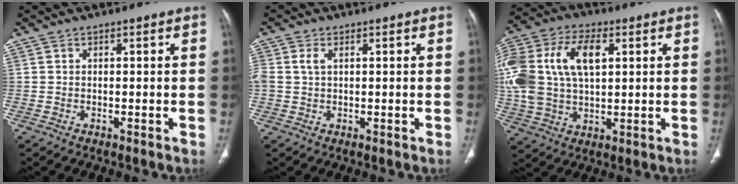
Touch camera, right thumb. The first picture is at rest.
{"total": 2.7, "force": [0.7, 1.7, 2.0], "torque": [-0.055, 0.009, 0.018]}
{"total": 22.2, "force": [5.2, 13.3, 17.0], "torque": [-0.388, 0.025, 0.095]}